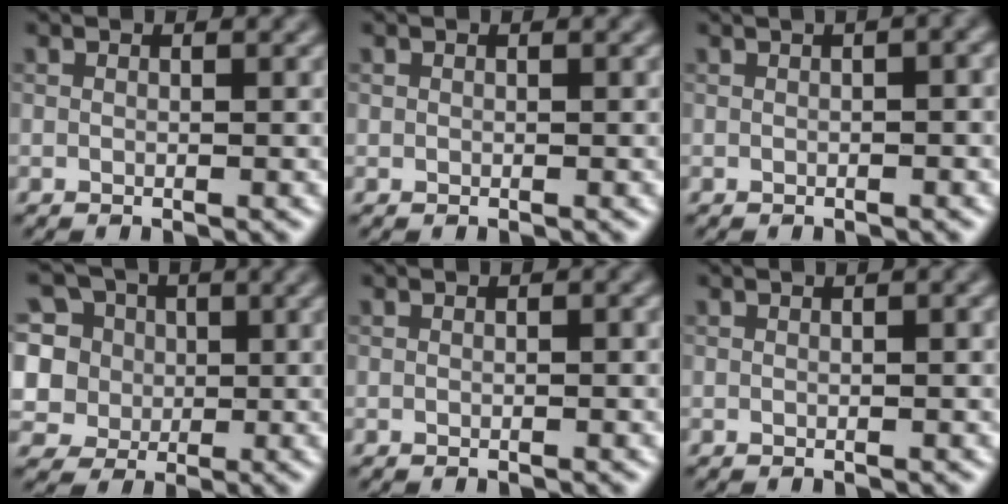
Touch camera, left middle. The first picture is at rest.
{"total": 0.0}
{"total": 5.4, "force": [1.9, 2.5, 4.5], "torque": [-0.033, 0.037, 0.002]}
{"total": 10.8, "force": [4.1, 8.8, 4.6], "torque": [-0.108, 0.042, 0.052]}
{"total": 0.6, "force": [0.1, 0.1, 0.6], "torque": [-0.010, 0.004, 0.001]}
{"total": 1.5, "force": [0.3, 0.4, 1.4], "torque": [-0.020, 0.007, 0.000]}